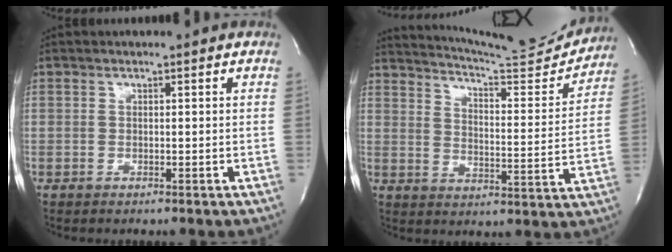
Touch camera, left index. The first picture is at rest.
{"total": 16.9, "force": [16.4, 0.2, 4.2], "torque": [-0.071, -0.070, 0.213]}